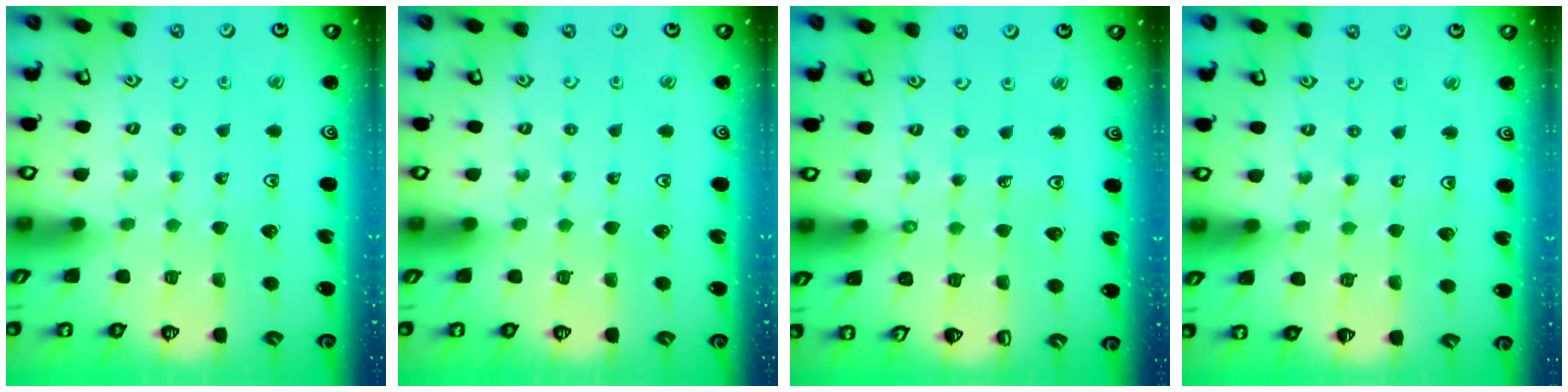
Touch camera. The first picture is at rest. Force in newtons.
{"total": 0.0}
{"total": 5.3, "press": 5.0, "slide": 1.6}
{"total": 4.4, "press": 4.0, "slide": 1.9}